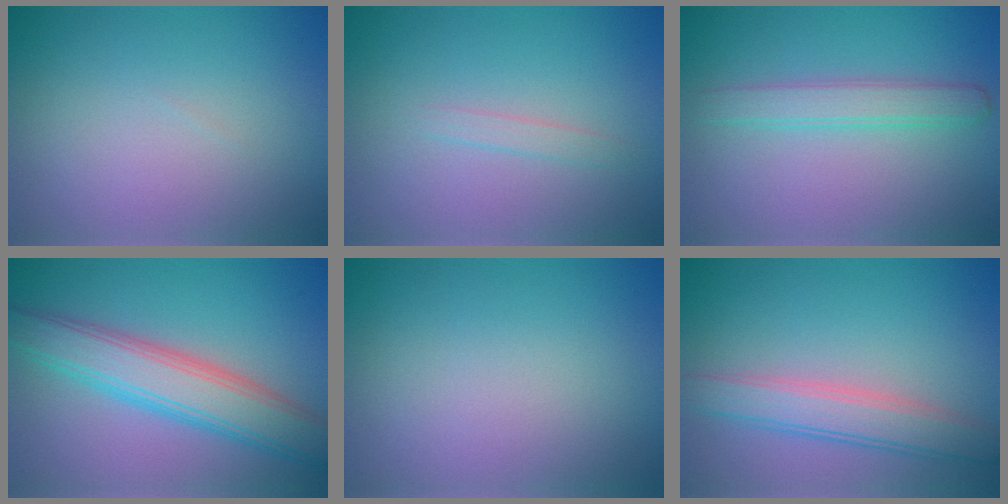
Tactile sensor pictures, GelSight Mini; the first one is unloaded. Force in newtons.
{"total": 0.9, "press": 0.8, "slide": 0.1}
{"total": 2.9, "press": 2.9, "slide": 0.1}
{"total": 6.9, "press": 6.9, "slide": 0.1}
{"total": 0.0}
{"total": 4.0, "press": 4.0, "slide": 0.3}